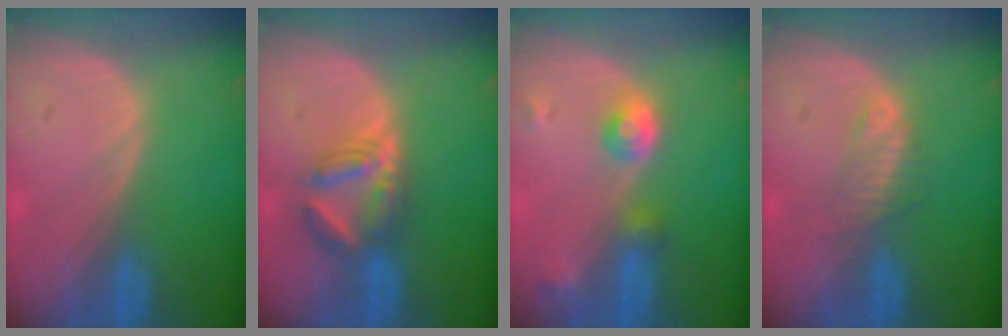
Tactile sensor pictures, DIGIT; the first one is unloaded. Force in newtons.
{"total": 5.8, "press": 5.6, "slide": 1.2}
{"total": 4.5, "press": 4.1, "slide": 1.8}
{"total": 2.5, "press": 2.4, "slide": 0.3}